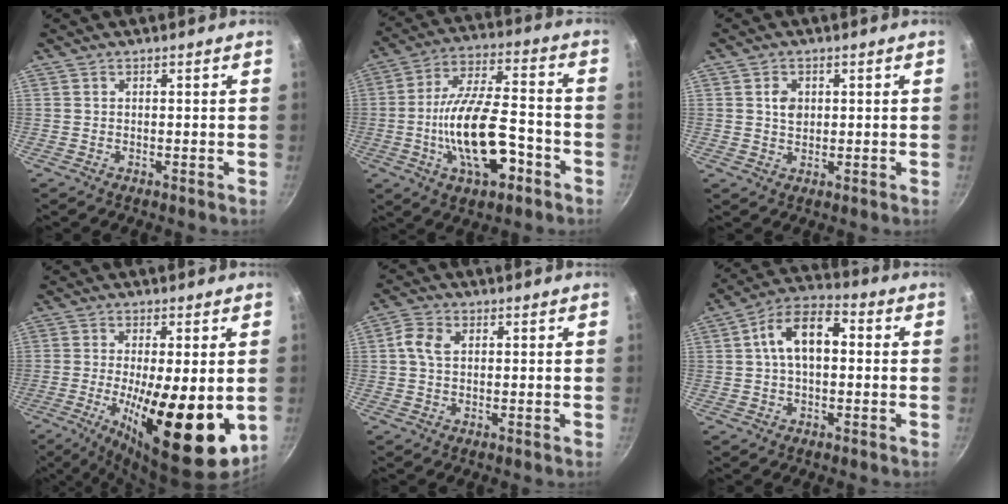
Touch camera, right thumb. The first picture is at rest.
{"total": 17.5, "force": [-5.2, 7.6, 14.8], "torque": [-0.260, 0.036, -0.087]}
{"total": 3.1, "force": [0.7, 2.4, 1.9], "torque": [-0.018, -0.002, 0.012]}
{"total": 21.0, "force": [-4.3, 6.7, 19.4], "torque": [-0.267, -0.037, -0.041]}
{"total": 4.4, "force": [0.9, 3.0, 3.1], "torque": [-0.066, 0.008, 0.013]}
{"total": 11.2, "force": [1.3, 6.4, 9.1], "torque": [-0.154, 0.032, 0.013]}